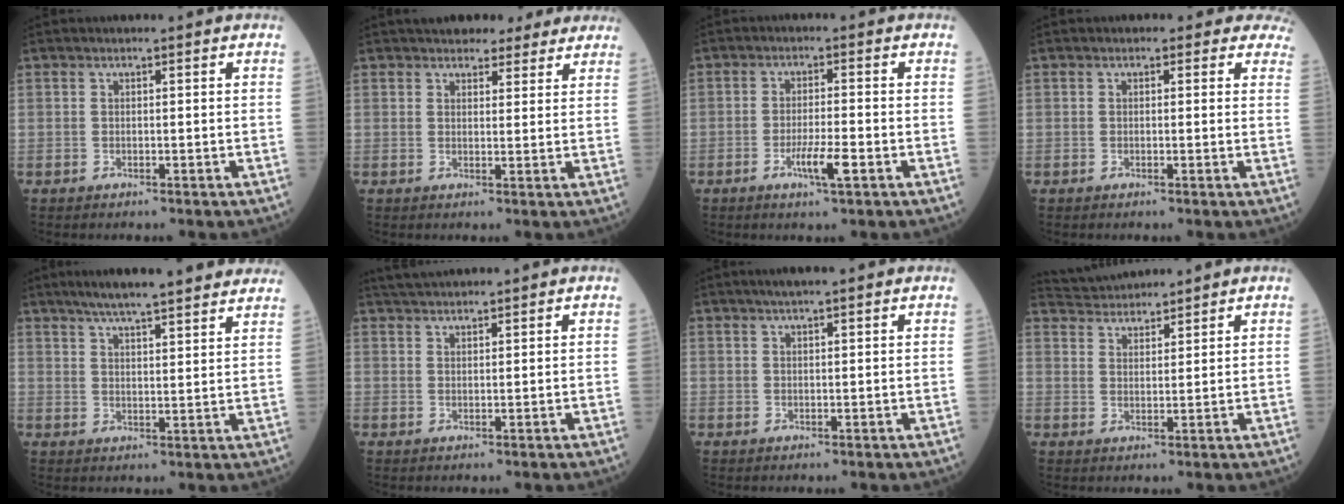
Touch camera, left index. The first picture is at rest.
{"total": 8.6, "force": [7.4, 3.3, 2.7], "torque": [-0.022, 0.021, 0.090]}
{"total": 4.5, "force": [-2.0, 0.2, 4.0], "torque": [-0.077, -0.006, -0.036]}
{"total": 4.1, "force": [3.4, 2.3, 0.4], "torque": [0.024, -0.004, 0.005]}
{"total": 16.0, "force": [13.7, 1.4, 8.1], "torque": [-0.118, 0.025, 0.180]}
{"total": 4.1, "force": [3.9, -0.1, 1.2], "torque": [-0.026, 0.030, 0.075]}
{"total": 3.6, "force": [2.8, 0.0, 2.3], "torque": [-0.032, 0.021, 0.046]}
{"total": 5.7, "force": [5.6, 0.2, 0.4], "torque": [-0.017, 0.033, 0.105]}